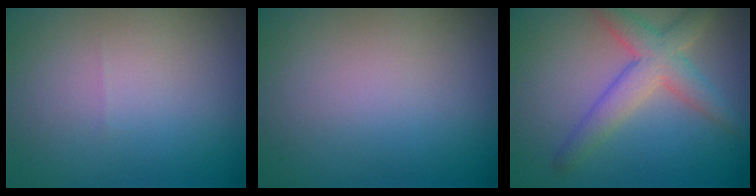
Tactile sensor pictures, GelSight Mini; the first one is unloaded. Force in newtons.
{"total": 0.0}
{"total": 4.4, "press": 4.3, "slide": 0.3}